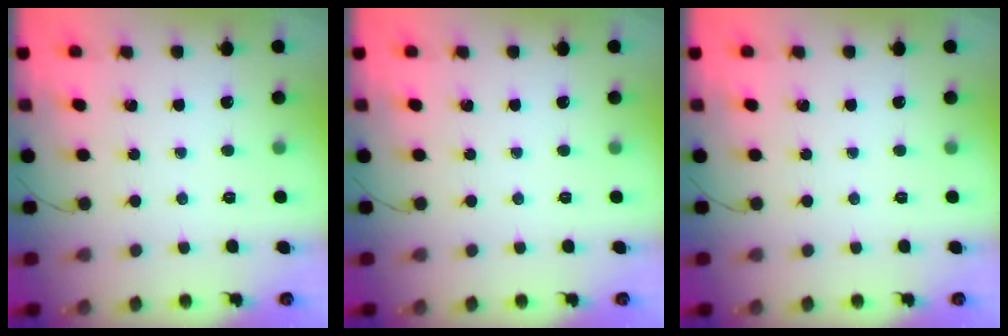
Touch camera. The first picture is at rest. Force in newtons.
{"total": 0.0}
{"total": 0.0}